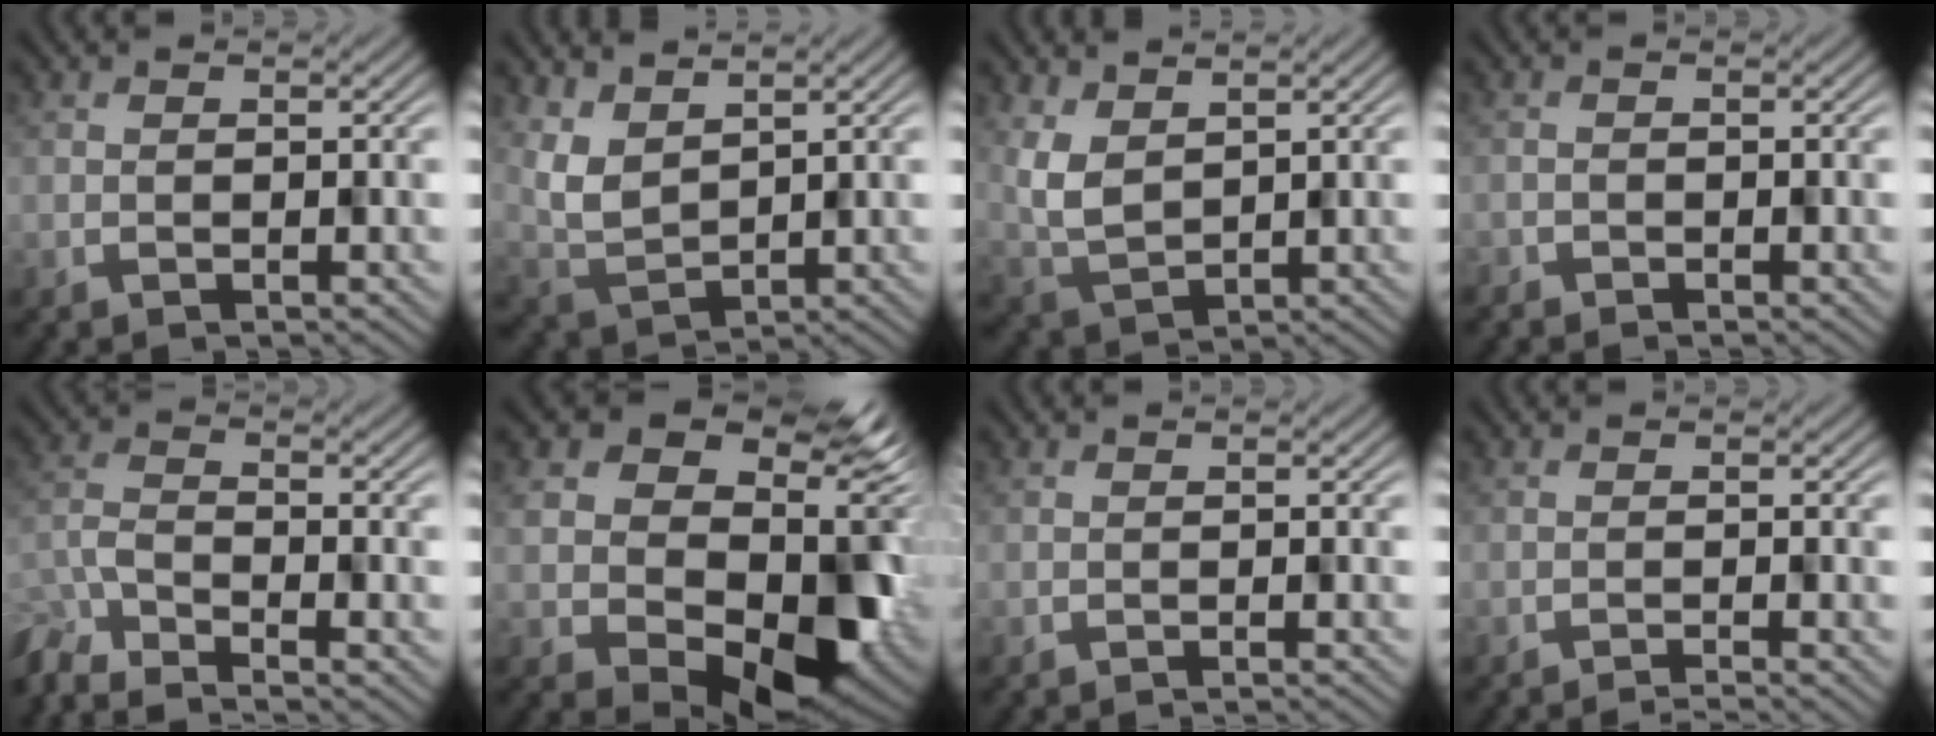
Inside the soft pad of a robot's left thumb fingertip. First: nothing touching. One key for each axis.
{"total": 5.5, "fx": 3.4, "fy": 3.2, "fz": 2.9, "tx": -0.075, "ty": -0.014, "tz": 0.076}
{"total": 5.2, "fx": 2.3, "fy": 3.4, "fz": 3.2, "tx": -0.081, "ty": -0.014, "tz": 0.051}
{"total": 0.6, "fx": -0.6, "fy": 0.0, "fz": -0.1, "tx": 0.004, "ty": -0.001, "tz": -0.010}
{"total": 6.7, "fx": -5.0, "fy": 2.4, "fz": 3.7, "tx": -0.084, "ty": -0.021, "tz": -0.102}
{"total": 15.2, "fx": 2.0, "fy": 11.1, "fz": 10.2, "tx": -0.149, "ty": -0.035, "tz": 0.068}
{"total": 0.8, "fx": -0.7, "fy": -0.1, "fz": 0.3, "tx": 0.001, "ty": 0.004, "tz": -0.015}
{"total": 1.8, "fx": -1.5, "fy": -0.1, "fz": 1.0, "tx": -0.012, "ty": 0.009, "tz": -0.031}